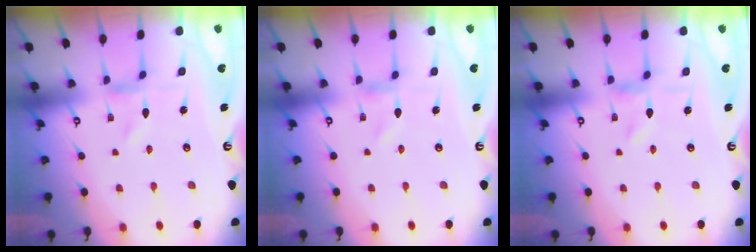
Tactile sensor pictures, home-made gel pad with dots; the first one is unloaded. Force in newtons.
{"total": 0.0}
{"total": 1.2, "press": 1.2, "slide": 0.3}